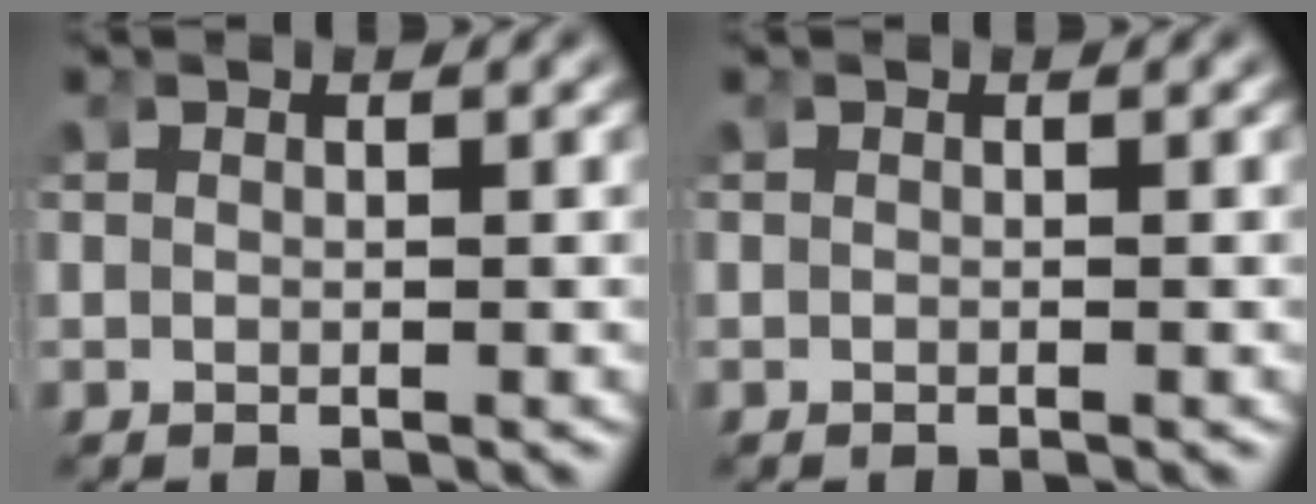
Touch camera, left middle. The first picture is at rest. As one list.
[{"total": 0.0}]